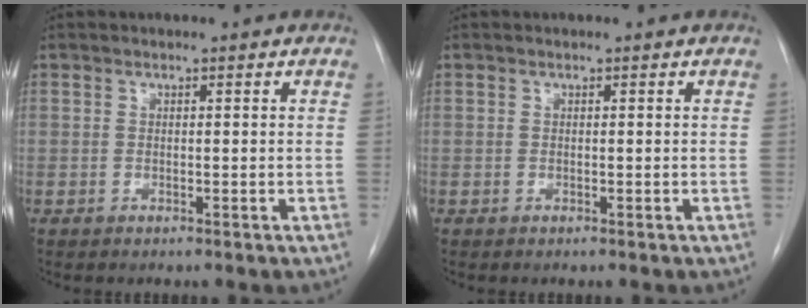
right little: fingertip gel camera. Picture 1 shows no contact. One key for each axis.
{"total": 0.0}